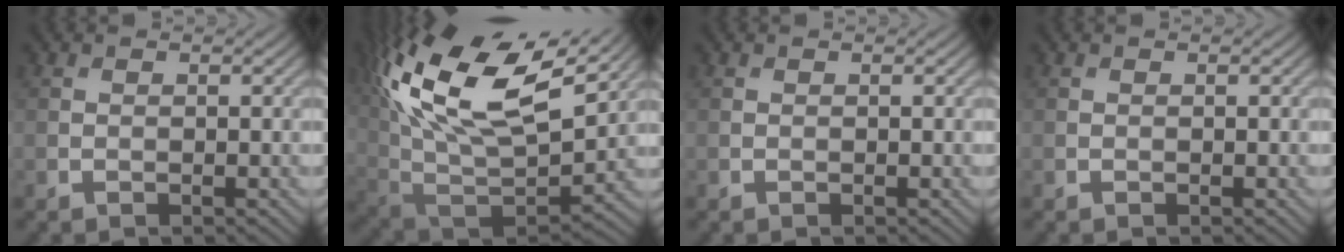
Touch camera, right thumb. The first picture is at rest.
{"total": 20.0, "force": [9.6, 9.4, 14.9], "torque": [-0.325, 0.037, 0.164]}
{"total": 0.0}
{"total": 0.0}